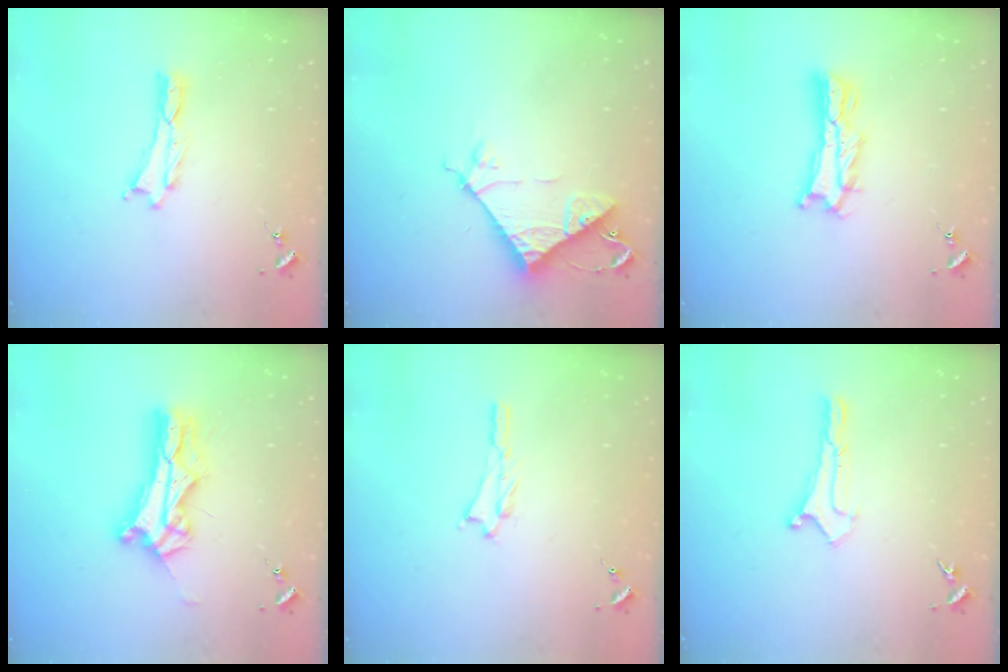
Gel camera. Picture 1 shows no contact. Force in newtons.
{"total": 7.7, "press": 7.7, "slide": 0.7}
{"total": 4.3, "press": 4.3, "slide": 0.5}
{"total": 9.2, "press": 9.2, "slide": 0.7}
{"total": 0.8, "press": 0.8, "slide": 0.2}
{"total": 0.0}